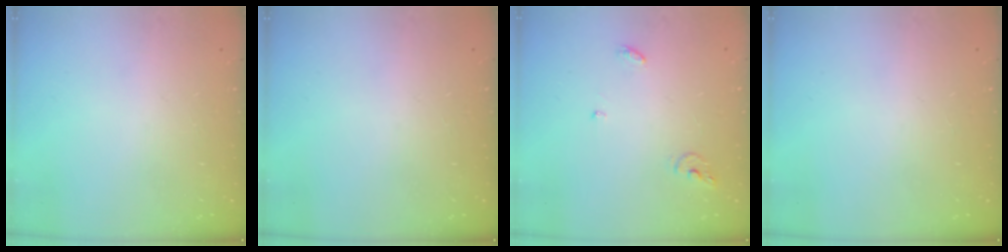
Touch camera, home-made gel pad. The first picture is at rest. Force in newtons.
{"total": 0.0}
{"total": 6.2, "press": 6.2, "slide": 0.2}
{"total": 0.0}